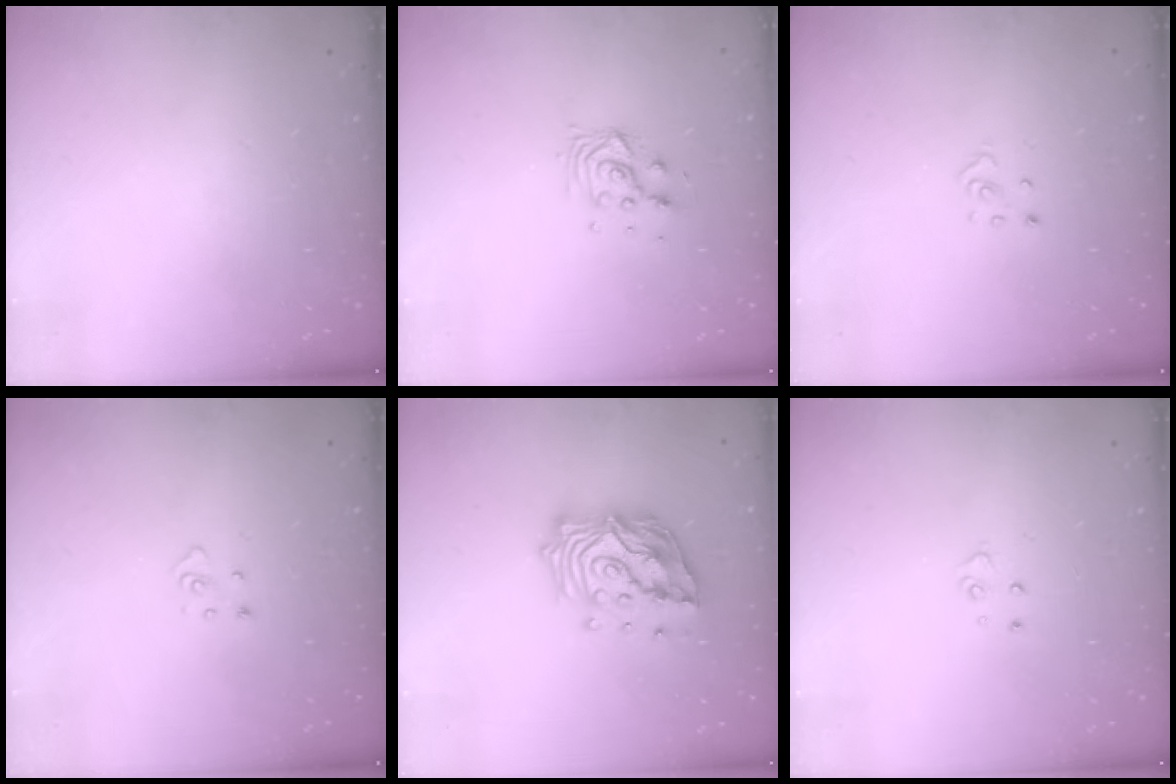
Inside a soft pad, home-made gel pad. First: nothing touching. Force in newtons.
{"total": 5.9, "press": 5.9, "slide": 0.4}
{"total": 2.3, "press": 2.3, "slide": 0.2}
{"total": 3.2, "press": 3.2, "slide": 0.2}
{"total": 18.1, "press": 17.9, "slide": 2.6}
{"total": 3.2, "press": 3.2, "slide": 0.3}